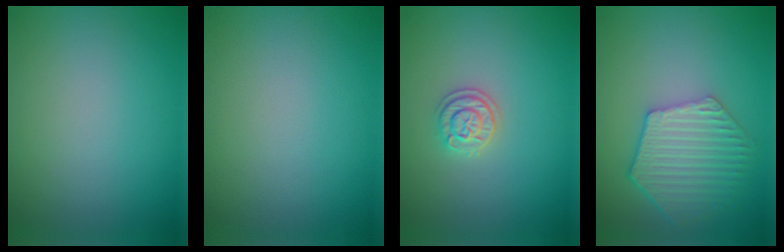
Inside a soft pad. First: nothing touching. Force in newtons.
{"total": 0.0}
{"total": 2.1, "press": 2.0, "slide": 0.6}
{"total": 5.7, "press": 4.5, "slide": 3.5}